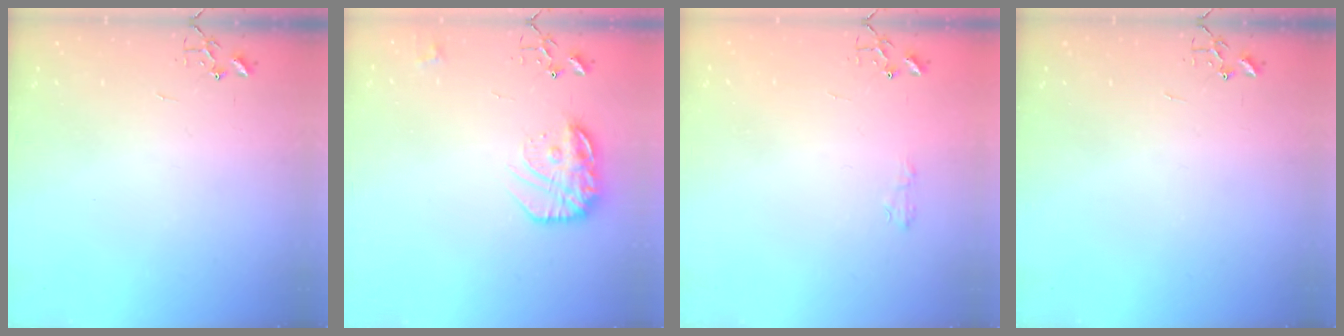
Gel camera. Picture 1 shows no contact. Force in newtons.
{"total": 15.4, "press": 15.3, "slide": 1.0}
{"total": 5.2, "press": 5.2, "slide": 0.7}
{"total": 0.0}